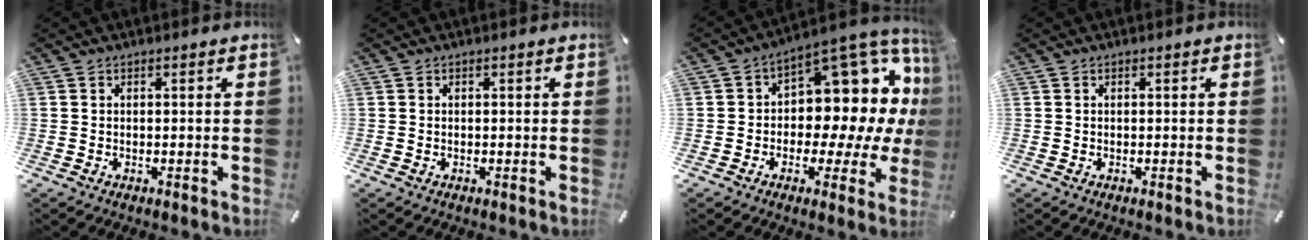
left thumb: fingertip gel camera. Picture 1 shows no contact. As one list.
[{"total": 0.0}, {"total": 13.5, "force": [5.0, 8.8, 9.0], "torque": [-0.103, -0.070, 0.081]}, {"total": 0.0}]